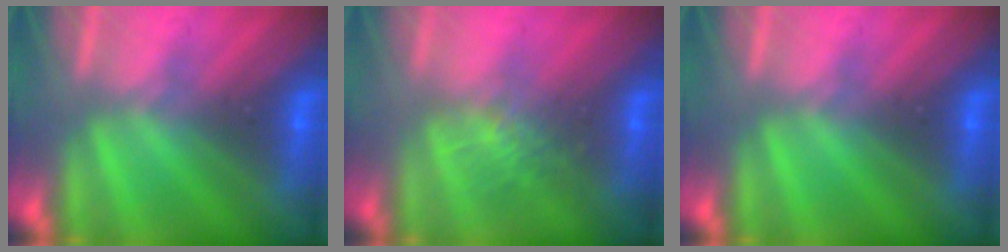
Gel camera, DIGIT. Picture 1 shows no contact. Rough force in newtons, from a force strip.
{"total": 2.7}
{"total": 0.0}